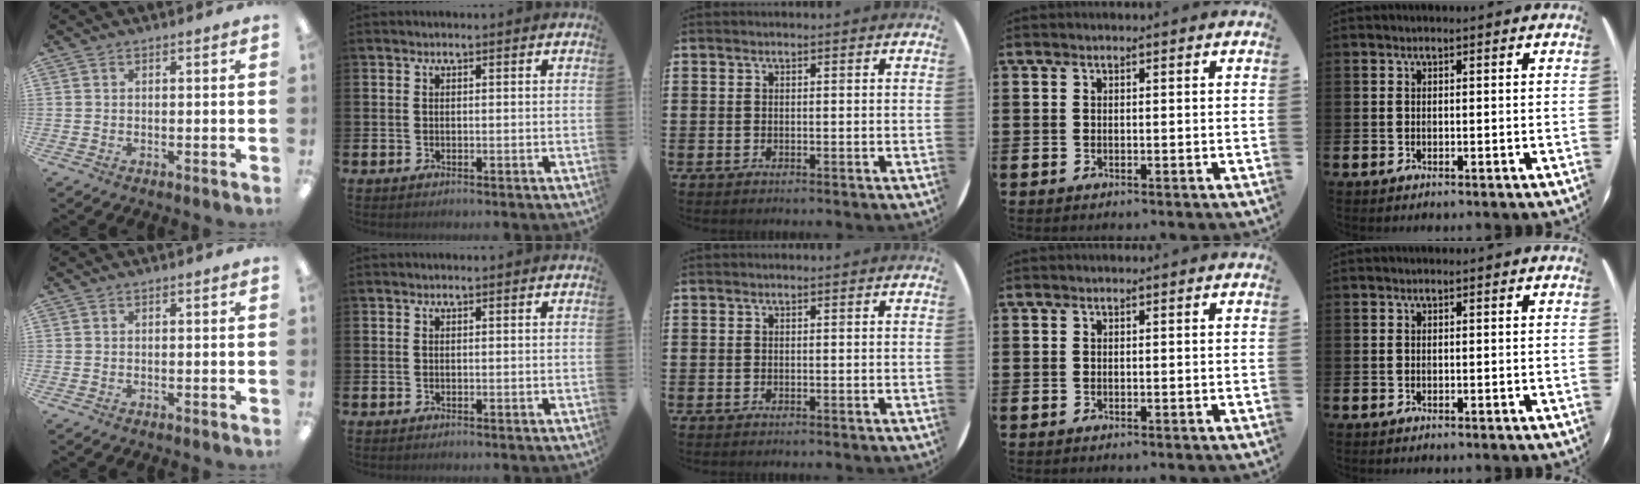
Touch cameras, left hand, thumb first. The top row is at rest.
{}